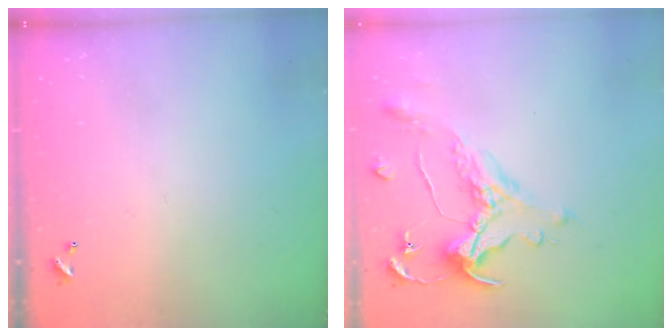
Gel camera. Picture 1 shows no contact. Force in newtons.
{"total": 0.9, "press": 0.2, "slide": 0.9}